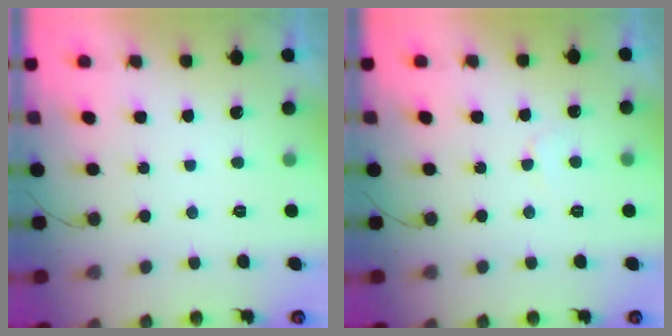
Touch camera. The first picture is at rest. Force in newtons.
{"total": 3.6, "press": 3.6, "slide": 0.3}